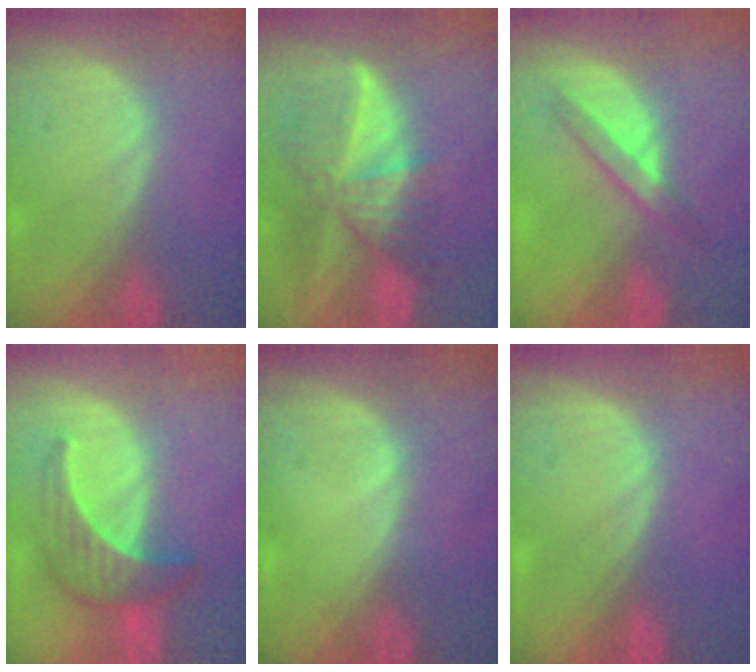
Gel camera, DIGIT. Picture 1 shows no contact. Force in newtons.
{"total": 9.4, "press": 8.2, "slide": 4.6}
{"total": 3.9, "press": 3.7, "slide": 1.1}
{"total": 6.3, "press": 6.0, "slide": 1.9}
{"total": 0.5, "press": 0.1, "slide": 0.5}
{"total": 0.0}